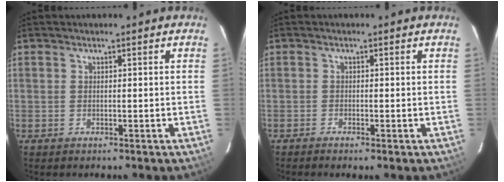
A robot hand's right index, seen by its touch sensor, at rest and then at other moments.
{"total": 1.0, "force": [-0.7, 0.0, 0.7], "torque": [-0.019, -0.001, -0.016]}